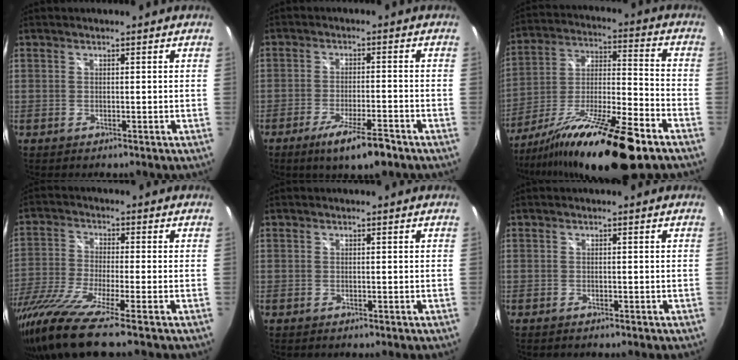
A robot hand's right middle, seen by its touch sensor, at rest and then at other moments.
{"total": 8.0, "force": [-5.5, 1.2, 5.8], "torque": [-0.119, -0.019, -0.093]}
{"total": 22.1, "force": [-15.0, 2.4, 16.1], "torque": [-0.282, -0.034, -0.258]}
{"total": 14.5, "force": [-11.1, -0.2, 9.3], "torque": [-0.203, -0.053, -0.210]}
{"total": 0.0}
{"total": 0.5, "force": [-0.4, 0.2, 0.2], "torque": [-0.005, -0.003, -0.009]}